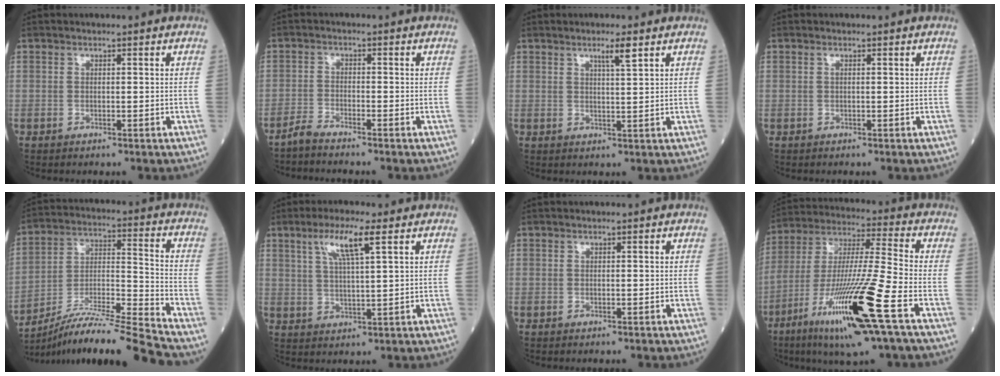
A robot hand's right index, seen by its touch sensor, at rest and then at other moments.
{"total": 2.4, "force": [-2.3, -0.4, 0.5], "torque": [-0.018, -0.009, -0.049]}
{"total": 2.9, "force": [1.8, -0.2, 2.2], "torque": [-0.044, 0.000, 0.035]}
{"total": 0.0}
{"total": 16.2, "force": [-14.4, -2.3, 7.0], "torque": [-0.130, 0.003, -0.259]}
{"total": 6.7, "force": [3.4, 0.3, 5.7], "torque": [-0.116, 0.005, 0.068]}
{"total": 0.0}
{"total": 19.4, "force": [-9.0, -0.2, 17.2], "torque": [-0.351, -0.037, -0.167]}